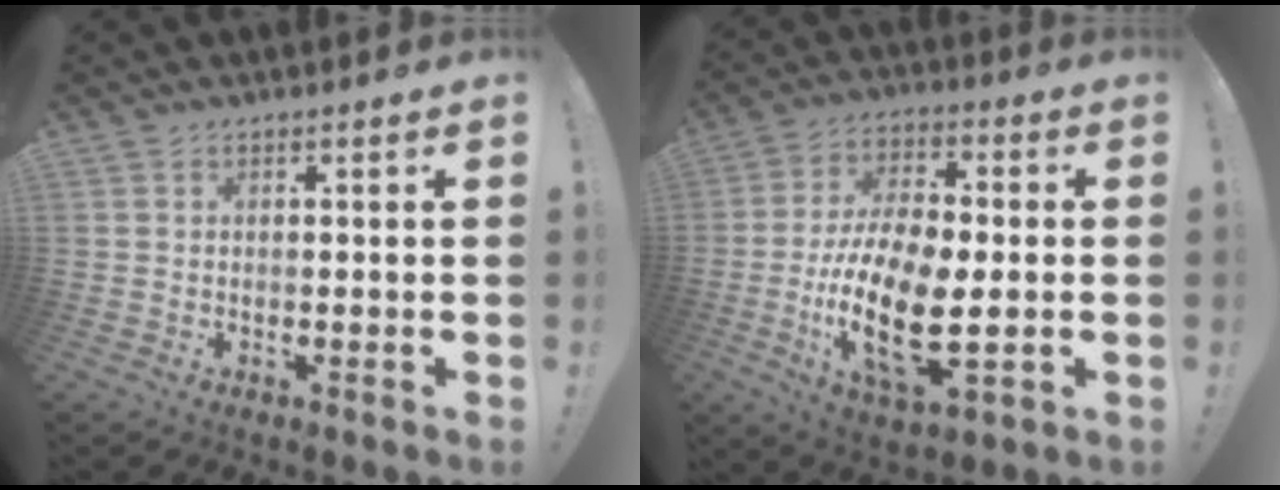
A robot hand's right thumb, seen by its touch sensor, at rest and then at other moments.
{"total": 20.3, "force": [-4.6, 9.6, 17.3], "torque": [-0.338, 0.014, -0.074]}